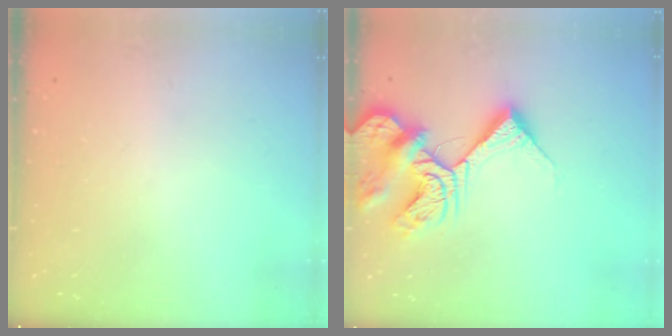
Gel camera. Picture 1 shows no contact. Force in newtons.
{"total": 13.4, "press": 13.4, "slide": 1.5}